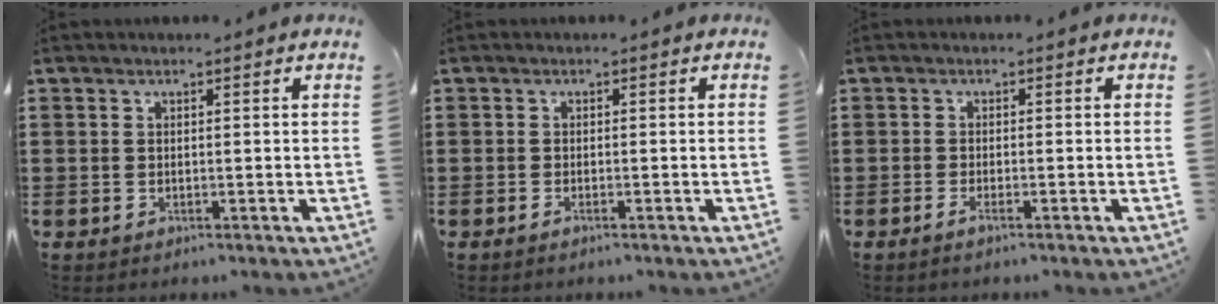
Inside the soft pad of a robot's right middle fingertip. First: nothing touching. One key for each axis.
{"total": 0.6, "fx": -0.3, "fy": 0.0, "fz": 0.5, "tx": -0.009, "ty": -0.002, "tz": -0.006}
{"total": 1.2, "fx": -0.6, "fy": 0.1, "fz": 1.0, "tx": -0.017, "ty": -0.002, "tz": -0.012}